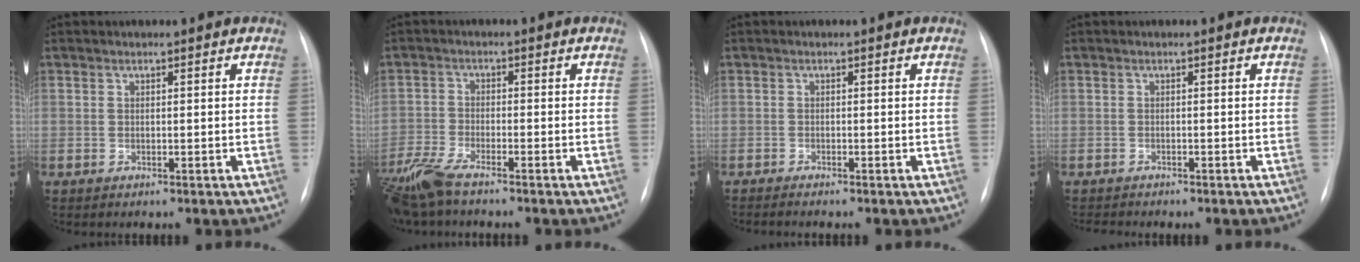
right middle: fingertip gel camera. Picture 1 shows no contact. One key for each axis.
{"total": 6.9, "fx": -5.7, "fy": 0.9, "fz": 3.9, "tx": -0.091, "ty": -0.019, "tz": -0.113}
{"total": 2.3, "fx": -2.0, "fy": -0.2, "fz": 1.2, "tx": -0.018, "ty": -0.005, "tz": -0.025}
{"total": 1.8, "fx": -1.8, "fy": 0.0, "fz": 0.5, "tx": -0.005, "ty": -0.007, "tz": -0.020}